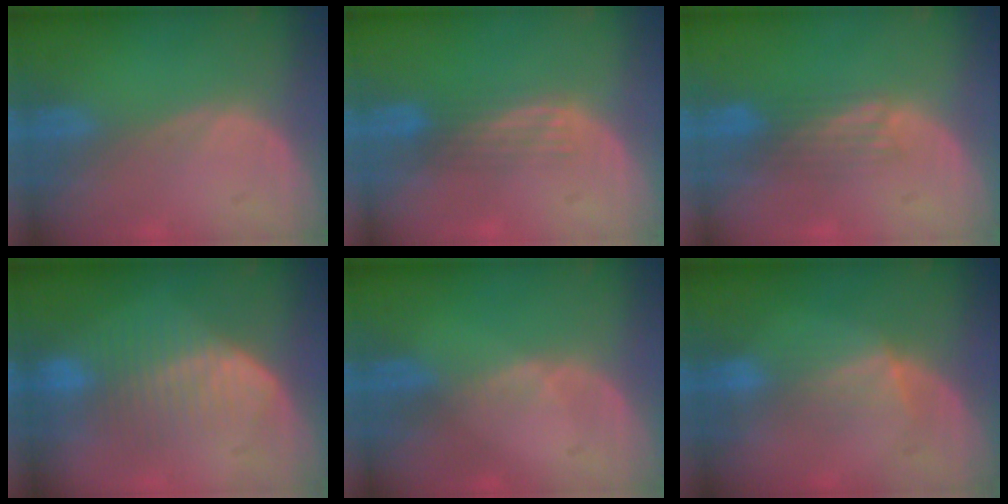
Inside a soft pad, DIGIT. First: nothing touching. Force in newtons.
{"total": 2.9, "press": 2.8, "slide": 1.0}
{"total": 4.0, "press": 3.3, "slide": 2.2}
{"total": 7.5, "press": 7.2, "slide": 2.1}
{"total": 0.8, "press": 0.8, "slide": 0.1}
{"total": 3.8, "press": 3.6, "slide": 1.2}